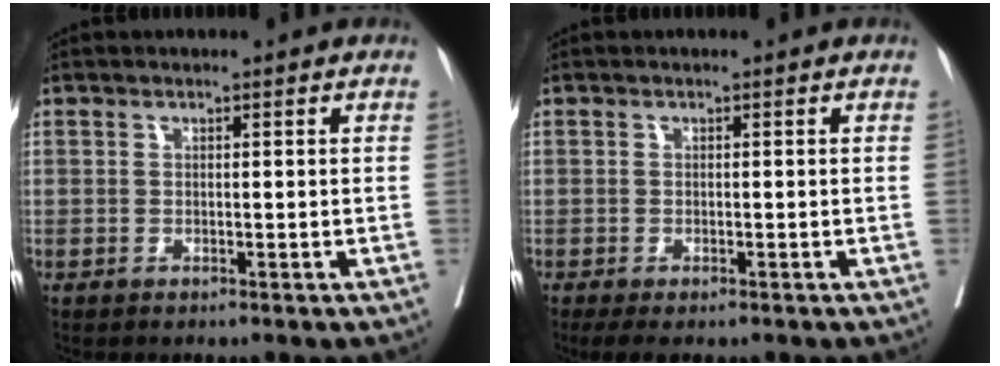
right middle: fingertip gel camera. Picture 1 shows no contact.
{"total": 3.1, "force": [-2.2, 1.3, 1.8], "torque": [-0.030, -0.007, -0.032]}